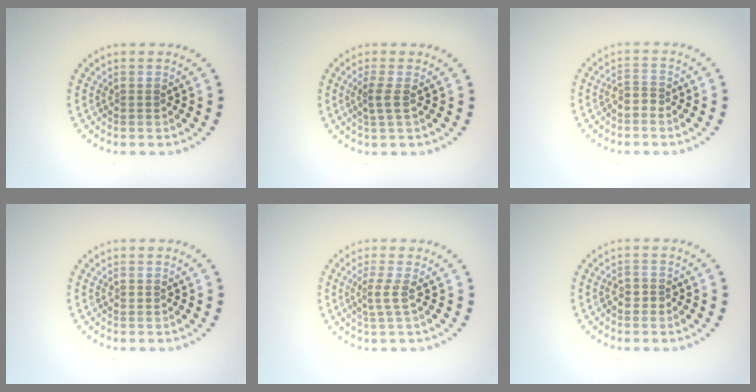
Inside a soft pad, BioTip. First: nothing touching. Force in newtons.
{"total": 1.6, "press": 1.2, "slide": 1.0}
{"total": 1.6, "press": 1.2, "slide": 1.1}
{"total": 0.5, "press": 0.5, "slide": 0.1}
{"total": 1.7, "press": 1.1, "slide": 1.3}
{"total": 1.3, "press": 1.2, "slide": 0.5}